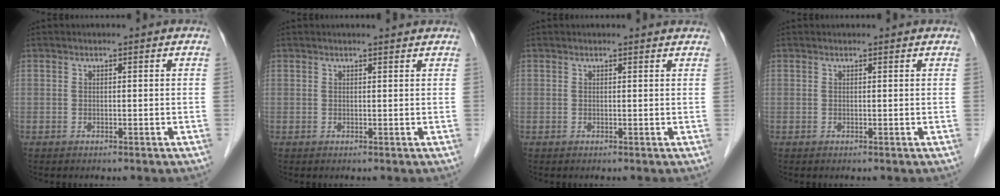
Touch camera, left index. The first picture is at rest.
{"total": 2.1, "force": [2.0, 0.0, 0.7], "torque": [-0.014, 0.004, 0.023]}
{"total": 3.1, "force": [3.1, 0.2, 0.6], "torque": [-0.011, 0.016, 0.029]}
{"total": 1.3, "force": [1.3, 0.2, 0.3], "torque": [-0.009, 0.015, 0.017]}